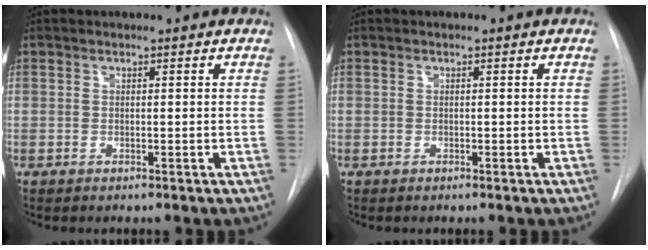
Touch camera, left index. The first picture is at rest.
{"total": 0.0}